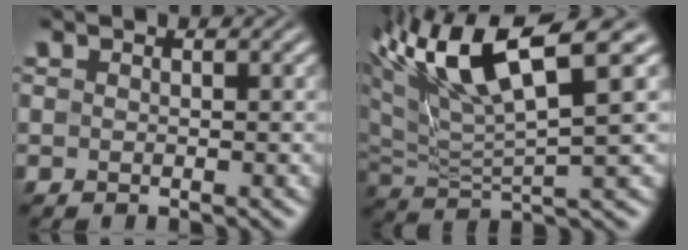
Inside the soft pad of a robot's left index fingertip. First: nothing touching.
{"total": 9.9, "force": [5.9, 1.8, 7.7], "torque": [-0.152, 0.025, 0.108]}